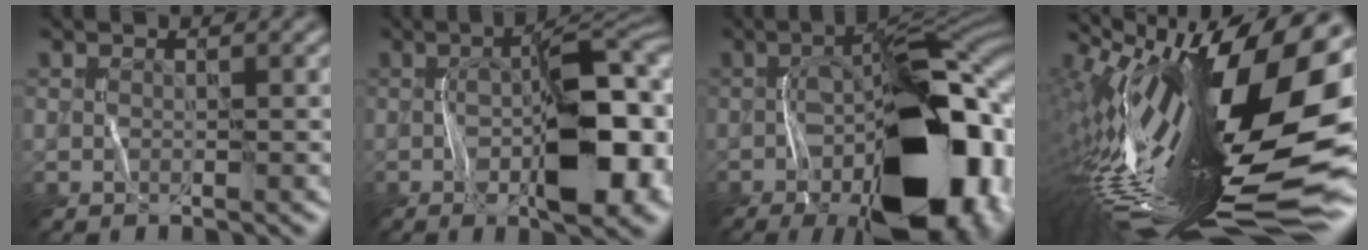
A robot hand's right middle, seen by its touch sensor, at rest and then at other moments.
{"total": 12.3, "force": [-2.3, 4.9, 11.1], "torque": [-0.155, 0.011, -0.038]}
{"total": 18.0, "force": [-6.6, 8.3, 14.6], "torque": [-0.194, 0.004, -0.104]}
{"total": 20.7, "force": [-0.4, 7.3, 19.4], "torque": [-0.329, -0.014, -0.016]}